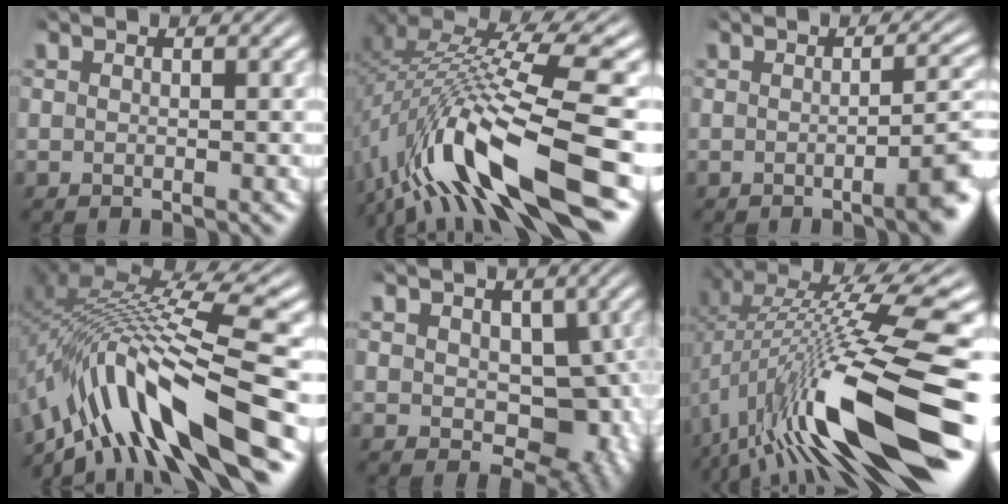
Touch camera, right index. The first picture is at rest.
{"total": 9.2, "force": [-3.2, 3.0, 8.1], "torque": [-0.155, -0.019, -0.033]}
{"total": 4.0, "force": [-1.3, 0.8, 3.7], "torque": [-0.033, 0.007, -0.027]}
{"total": 11.7, "force": [-3.5, 5.9, 9.5], "torque": [-0.192, -0.027, -0.039]}
{"total": 5.2, "force": [-0.5, 3.7, 3.6], "torque": [-0.058, -0.044, 0.018]}
{"total": 13.0, "force": [-1.9, 4.4, 12.0], "torque": [-0.199, -0.012, -0.008]}